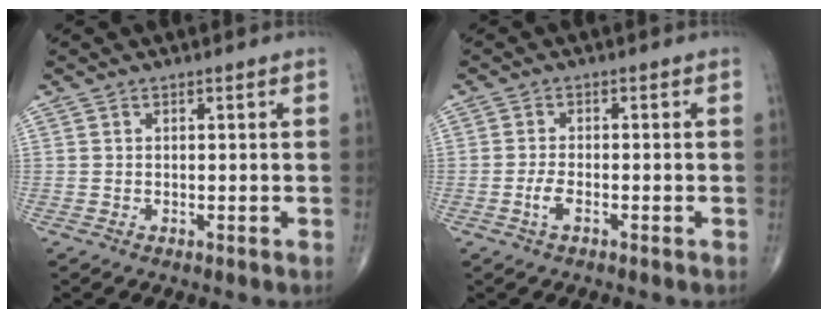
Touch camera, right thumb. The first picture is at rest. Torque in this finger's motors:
{"motor_torque": [-0.53, 0.25, -0.03, 0.20, 0.09]}